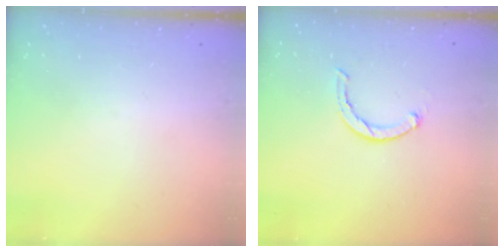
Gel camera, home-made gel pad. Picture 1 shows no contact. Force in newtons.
{"total": 1.8, "press": 1.8, "slide": 0.4}